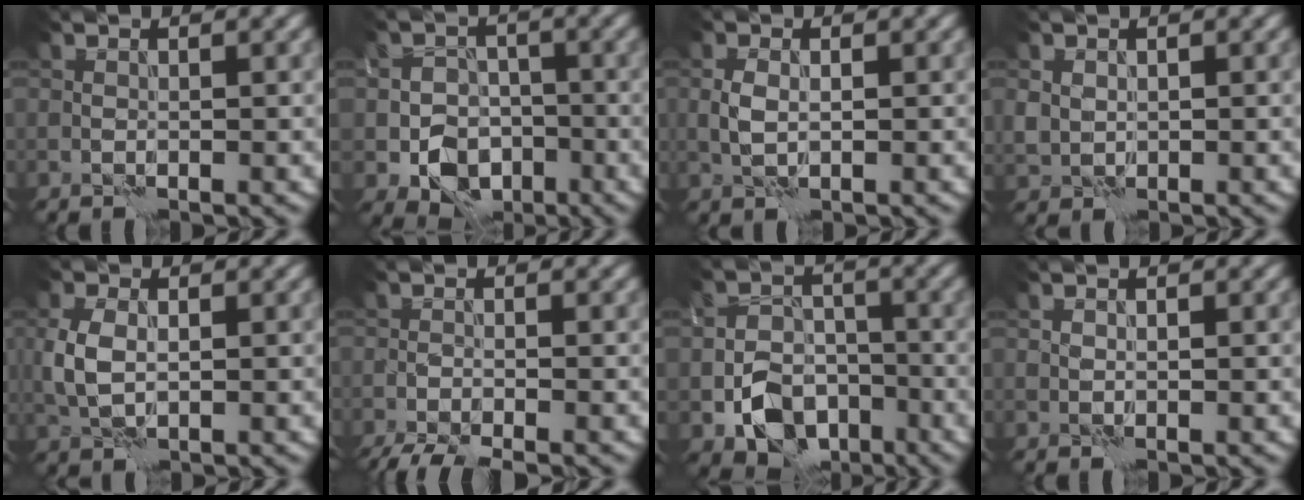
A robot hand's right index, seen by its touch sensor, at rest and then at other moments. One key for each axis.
{"total": 6.1, "fx": -2.9, "fy": 4.7, "fz": 2.6, "tx": -0.020, "ty": -0.003, "tz": -0.056}
{"total": 1.5, "fx": 0.0, "fy": 0.9, "fz": 1.2, "tx": -0.029, "ty": 0.001, "tz": 0.002}
{"total": 1.5, "fx": 0.4, "fy": 1.3, "fz": 0.5, "tx": -0.013, "ty": -0.002, "tz": 0.009}
{"total": 3.1, "fx": 0.1, "fy": 2.1, "fz": 2.3, "tx": -0.063, "ty": 0.001, "tz": 0.003}
{"total": 4.4, "fx": -3.9, "fy": 0.6, "fz": 1.9, "tx": -0.038, "ty": -0.019, "tz": -0.073}
{"total": 6.7, "fx": -3.4, "fy": 4.6, "fz": 3.5, "tx": -0.054, "ty": -0.011, "tz": -0.056}
{"total": 0.0}